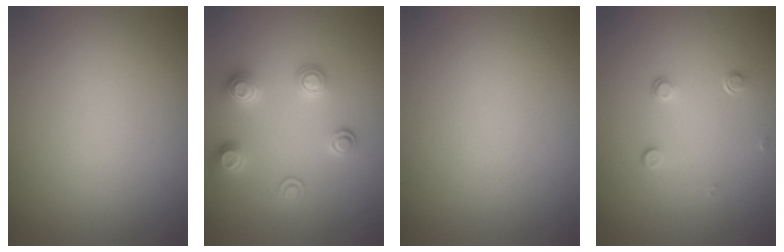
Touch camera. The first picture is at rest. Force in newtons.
{"total": 2.9, "press": 2.9, "slide": 0.2}
{"total": 0.0}
{"total": 1.0, "press": 0.7, "slide": 0.8}